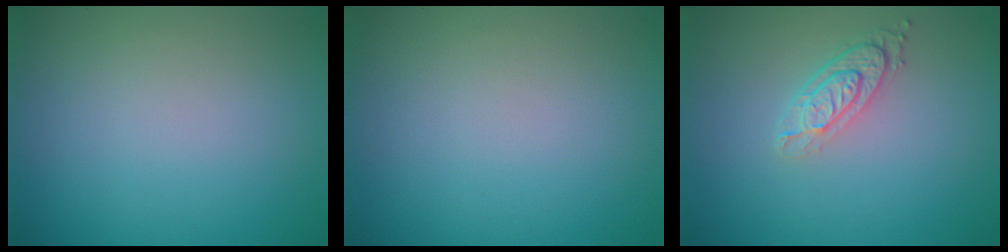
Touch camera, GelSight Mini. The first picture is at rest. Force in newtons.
{"total": 0.0}
{"total": 3.0, "press": 2.2, "slide": 2.1}